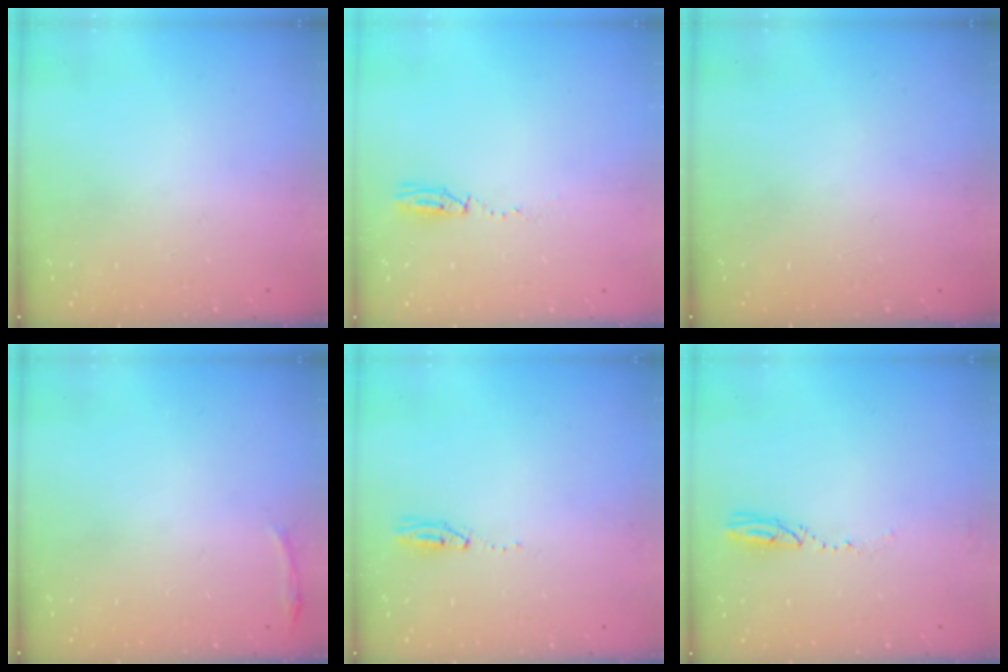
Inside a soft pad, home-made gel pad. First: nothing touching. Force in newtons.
{"total": 17.0, "press": 5.1, "slide": 16.2}
{"total": 0.0}
{"total": 3.0, "press": 1.9, "slide": 2.3}
{"total": 4.2, "press": 2.6, "slide": 3.3}
{"total": 3.2, "press": 3.2, "slide": 0.4}